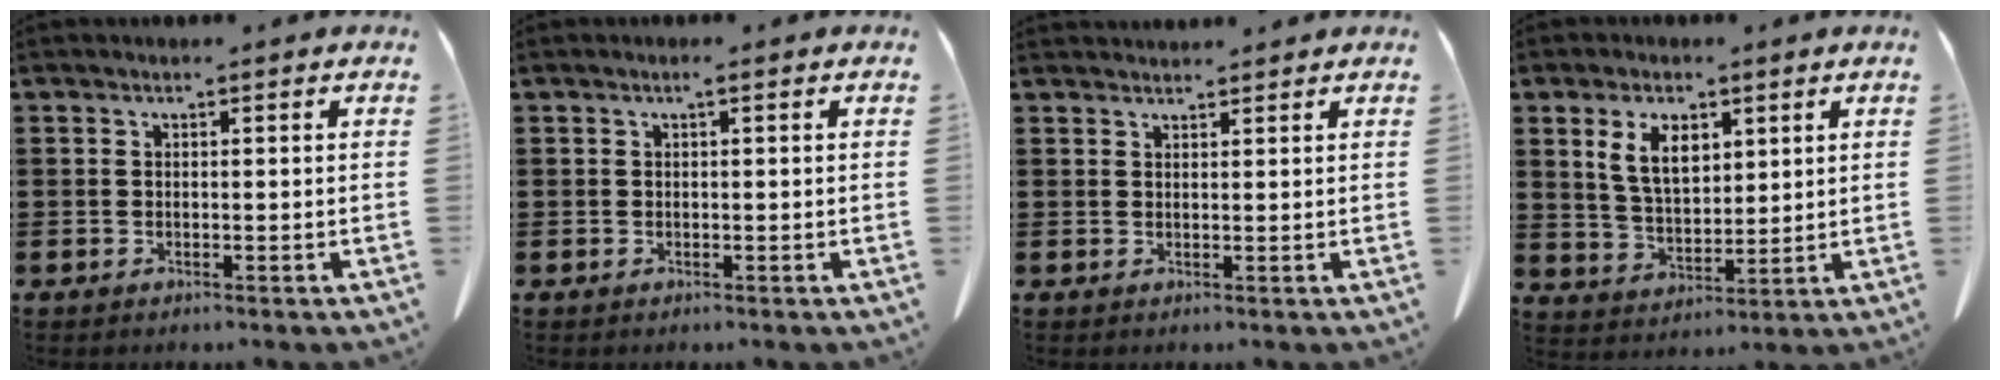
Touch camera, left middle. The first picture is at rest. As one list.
[{"total": 0.7, "force": [0.3, -0.1, 0.6], "torque": [-0.010, -0.002, 0.006]}, {"total": 1.4, "force": [1.4, 0.1, 0.1], "torque": [-0.004, 0.001, 0.028]}, {"total": 6.7, "force": [3.5, 3.7, 4.3], "torque": [-0.097, 0.010, 0.067]}]